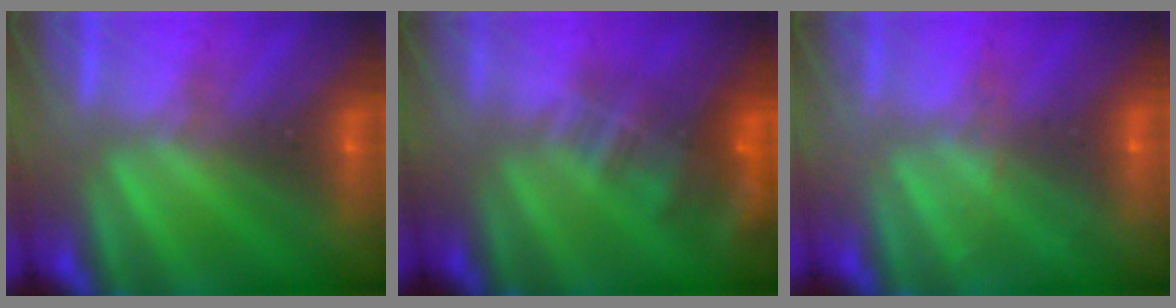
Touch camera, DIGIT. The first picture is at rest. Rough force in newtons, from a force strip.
{"total": 8.1}
{"total": 1.9}